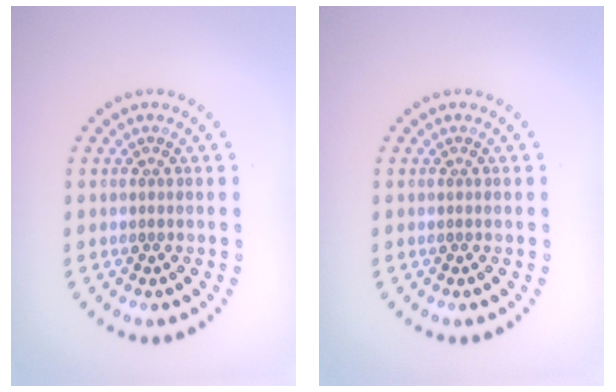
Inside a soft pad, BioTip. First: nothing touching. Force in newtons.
{"total": 0.0}